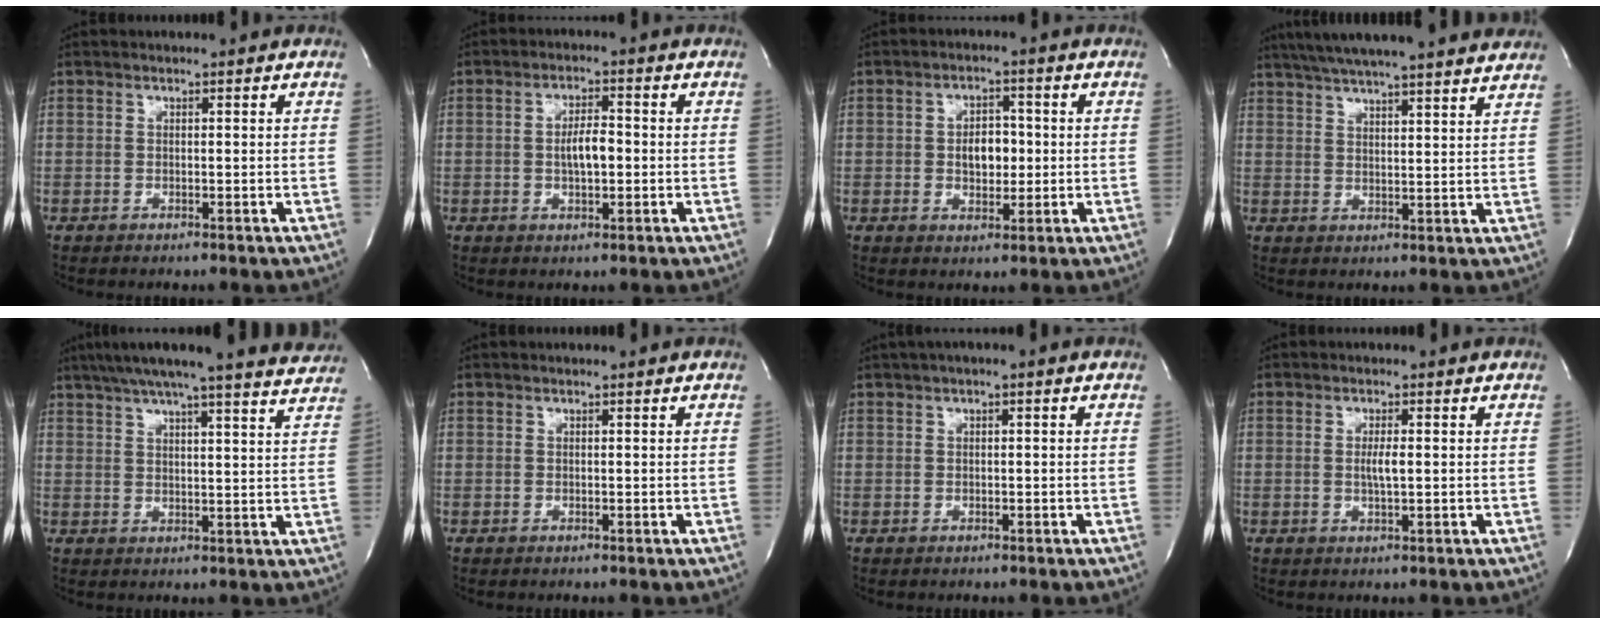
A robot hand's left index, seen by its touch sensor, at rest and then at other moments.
{"total": 4.4, "force": [-0.4, 1.5, 4.1], "torque": [-0.074, 0.002, -0.006]}
{"total": 4.9, "force": [-0.1, 3.0, 3.9], "torque": [-0.061, 0.008, 0.004]}
{"total": 22.4, "force": [19.7, 1.8, 10.5], "torque": [-0.178, 0.024, 0.265]}
{"total": 21.7, "force": [19.5, 1.1, 9.5], "torque": [-0.151, -0.008, 0.240]}
{"total": 0.0}
{"total": 1.3, "force": [0.2, 0.3, 1.3], "torque": [-0.023, 0.005, 0.001]}
{"total": 2.3, "force": [-0.1, 0.2, 2.3], "torque": [-0.046, -0.002, 0.002]}